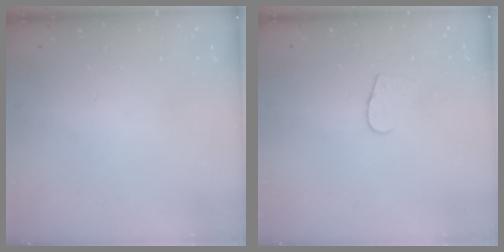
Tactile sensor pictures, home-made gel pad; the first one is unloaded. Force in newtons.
{"total": 5.0, "press": 5.0, "slide": 0.4}